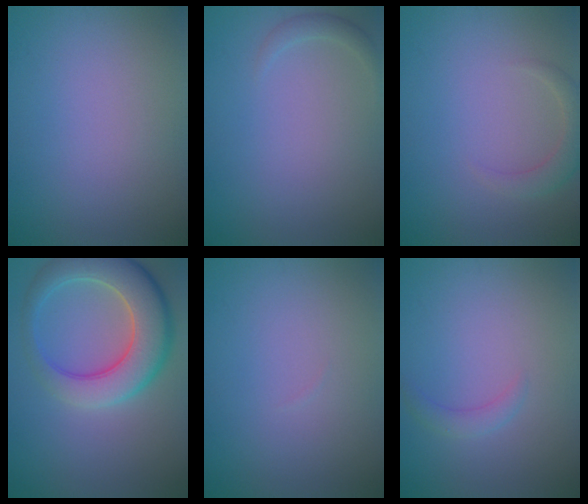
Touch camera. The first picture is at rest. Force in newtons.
{"total": 1.1, "press": 1.1, "slide": 0.0}
{"total": 2.1, "press": 2.1, "slide": 0.3}
{"total": 7.6, "press": 7.6, "slide": 0.4}
{"total": 0.0}
{"total": 1.3, "press": 1.3, "slide": 0.0}